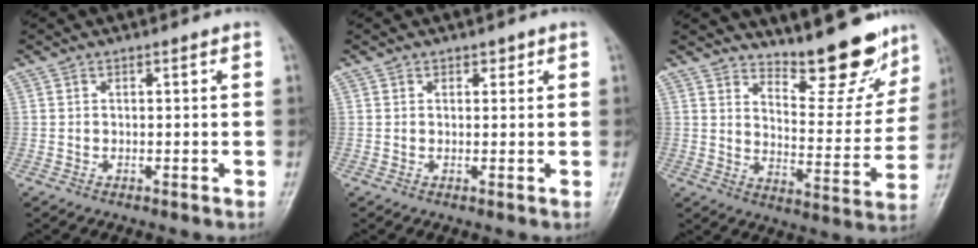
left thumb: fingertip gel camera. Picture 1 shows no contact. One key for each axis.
{"total": 1.2, "fx": 0.8, "fy": 0.8, "fz": 0.3, "tx": 0.008, "ty": -0.005, "tz": 0.009}
{"total": 14.7, "fx": 12.6, "fy": 4.2, "fz": 6.2, "tx": -0.056, "ty": -0.106, "tz": 0.180}